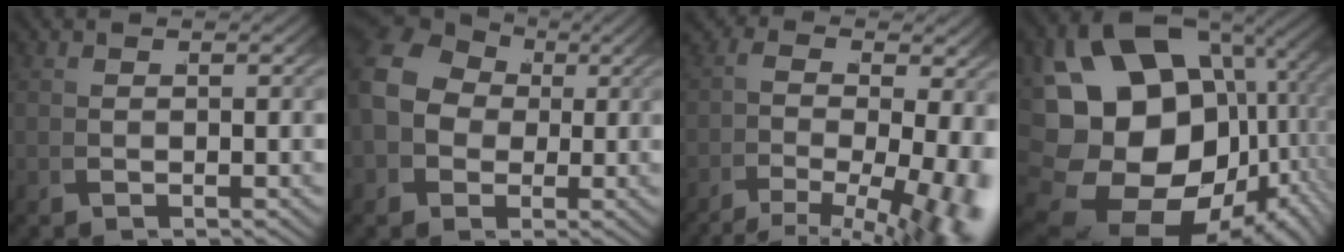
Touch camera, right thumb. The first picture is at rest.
{"total": 7.8, "force": [2.2, 6.2, 4.2], "torque": [-0.103, -0.002, 0.041]}
{"total": 8.0, "force": [-2.3, 3.8, 6.7], "torque": [-0.093, -0.040, -0.018]}
{"total": 23.7, "force": [-2.5, 17.6, 15.7], "torque": [-0.334, -0.080, -0.002]}